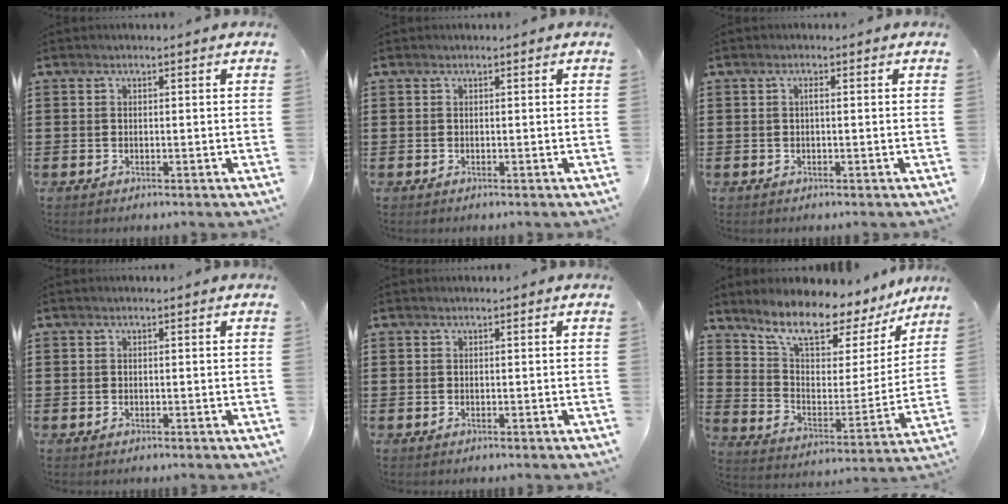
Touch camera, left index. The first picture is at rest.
{"total": 0.0}
{"total": 0.9, "force": [-0.1, 0.2, 0.9], "torque": [-0.018, -0.001, -0.001]}
{"total": 0.0}
{"total": 0.0}
{"total": 10.0, "force": [8.5, 2.6, 4.5], "torque": [-0.107, -0.062, 0.141]}